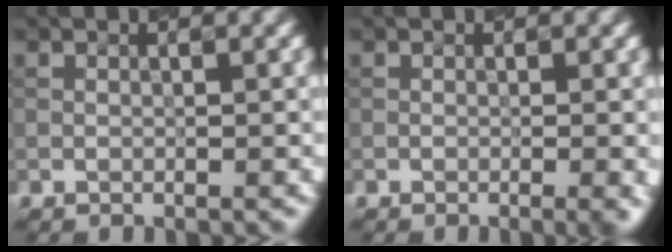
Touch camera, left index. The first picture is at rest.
{"total": 2.5, "force": [-0.7, 0.8, 2.2], "torque": [-0.014, 0.013, -0.004]}